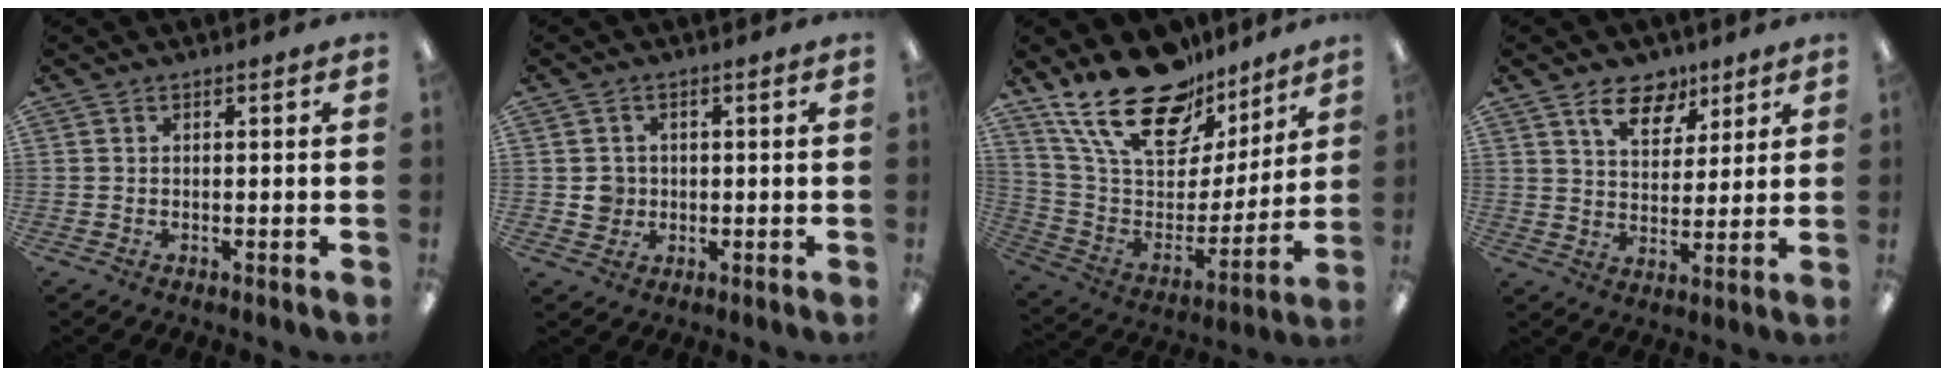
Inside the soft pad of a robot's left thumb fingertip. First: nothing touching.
{"total": 3.6, "force": [0.2, 3.5, 0.6], "torque": [-0.001, 0.001, 0.000]}
{"total": 24.3, "force": [17.9, 11.4, 11.9], "torque": [-0.209, -0.115, 0.320]}
{"total": 10.1, "force": [6.7, 6.1, 4.5], "torque": [-0.065, -0.031, 0.121]}